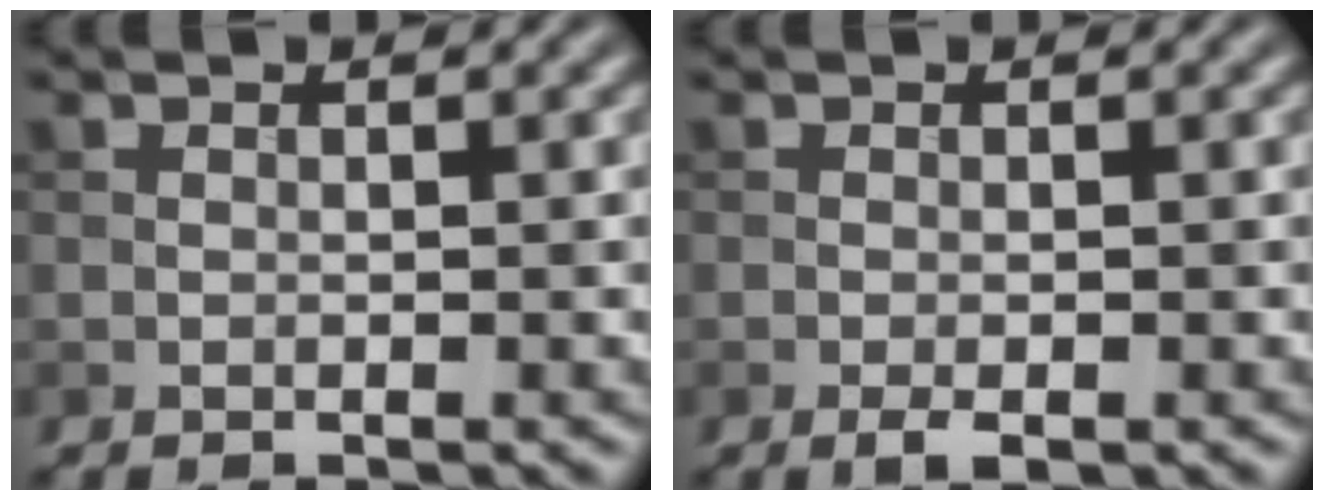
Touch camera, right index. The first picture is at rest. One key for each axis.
{"total": 1.4, "fx": -0.7, "fy": 0.4, "fz": 1.2, "tx": -0.022, "ty": -0.005, "tz": -0.012}